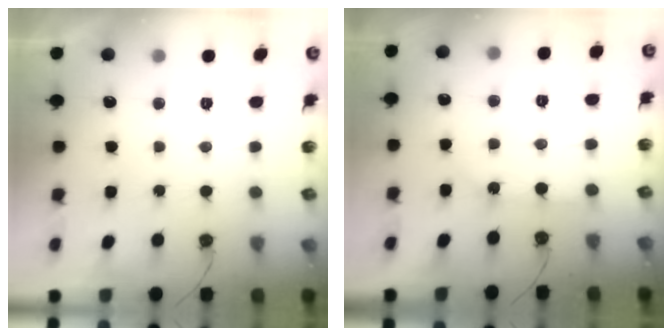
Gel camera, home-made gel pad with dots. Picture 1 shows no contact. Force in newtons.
{"total": 2.5, "press": 2.5, "slide": 0.3}